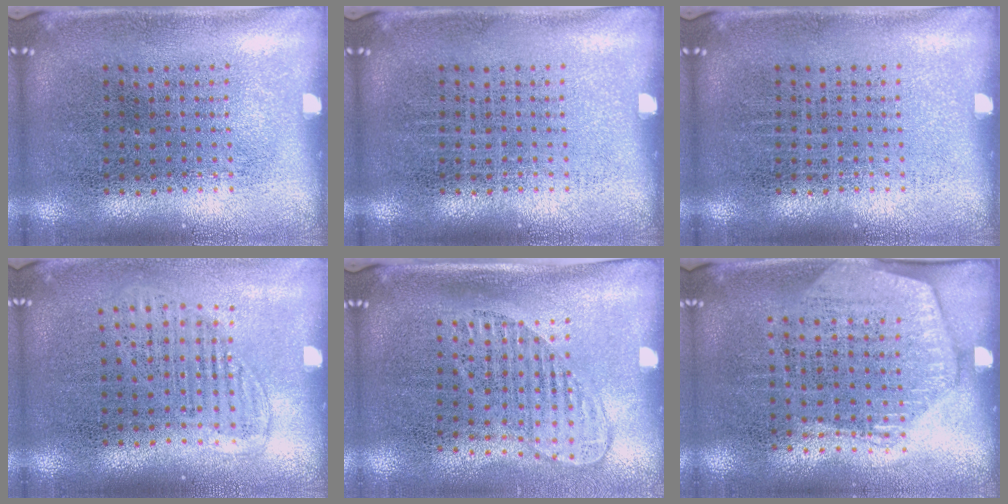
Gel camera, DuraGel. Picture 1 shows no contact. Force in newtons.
{"total": 0.0}
{"total": 0.0}
{"total": 1.3, "press": 1.1, "slide": 0.7}
{"total": 1.4, "press": 1.2, "slide": 0.7}
{"total": 1.5, "press": 1.4, "slide": 0.7}